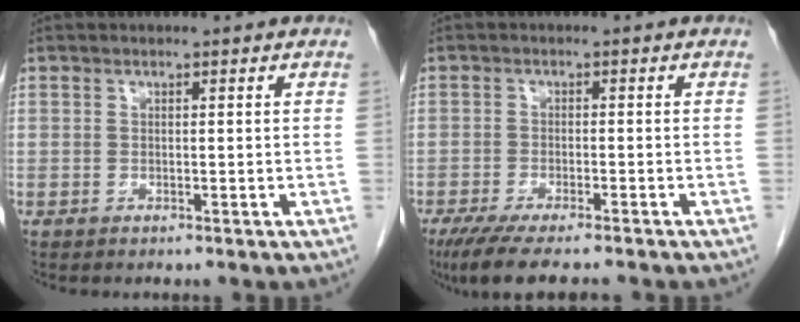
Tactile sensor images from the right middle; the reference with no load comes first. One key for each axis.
{"total": 9.8, "fx": -8.0, "fy": 1.4, "fz": 5.5, "tx": -0.076, "ty": -0.018, "tz": -0.124}